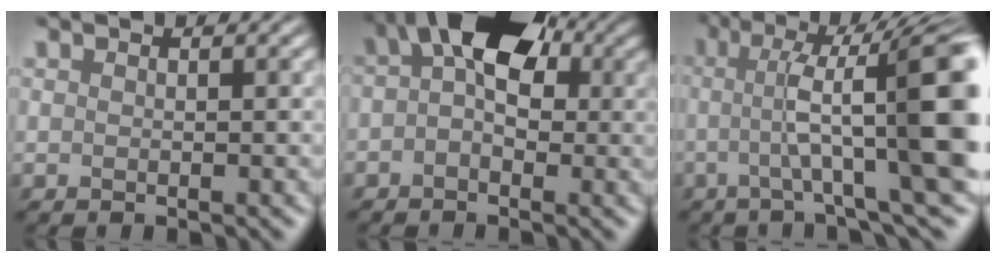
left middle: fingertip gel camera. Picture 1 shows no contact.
{"total": 5.0, "force": [0.8, 2.6, 4.3], "torque": [-0.086, 0.030, 0.016]}
{"total": 8.8, "force": [-0.8, 0.4, 8.7], "torque": [-0.153, 0.014, 0.012]}